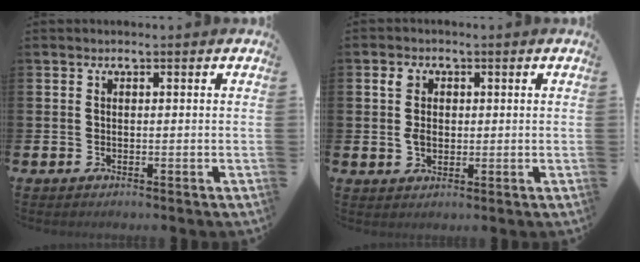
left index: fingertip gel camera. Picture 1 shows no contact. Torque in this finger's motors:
{"motor_torque": [0.77, 0.45, 0.28, 0.11]}